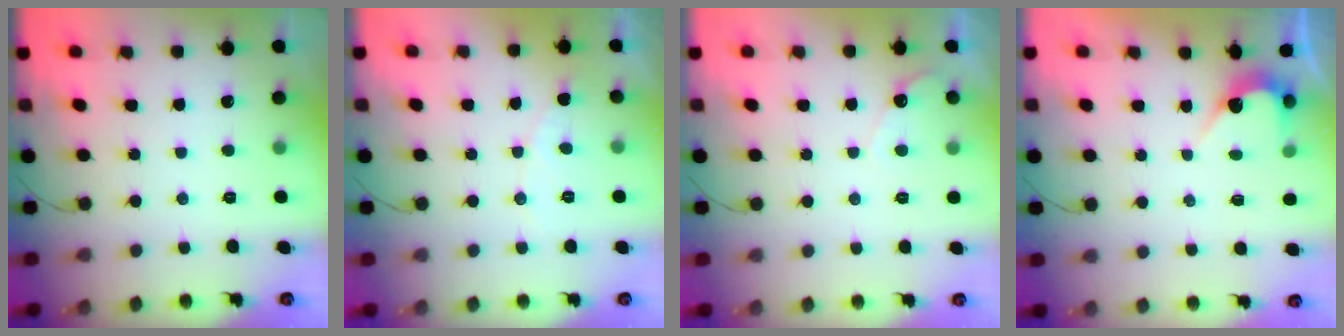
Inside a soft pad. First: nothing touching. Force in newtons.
{"total": 3.0, "press": 3.0, "slide": 0.2}
{"total": 3.8, "press": 3.7, "slide": 0.3}
{"total": 3.6, "press": 3.6, "slide": 0.3}